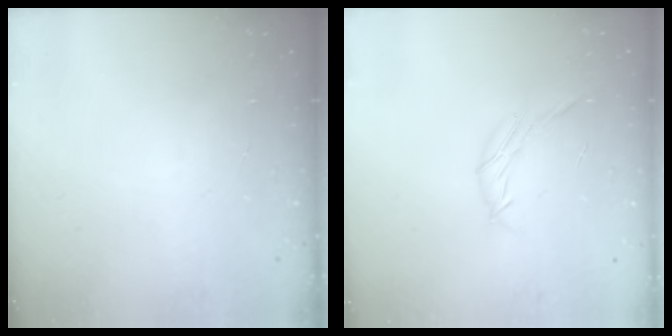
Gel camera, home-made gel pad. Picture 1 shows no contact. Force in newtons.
{"total": 6.1, "press": 5.9, "slide": 1.4}